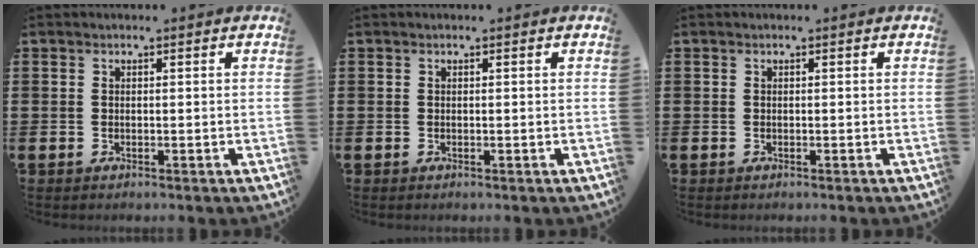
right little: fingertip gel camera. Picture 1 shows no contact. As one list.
[{"total": 0.0}, {"total": 0.0}]